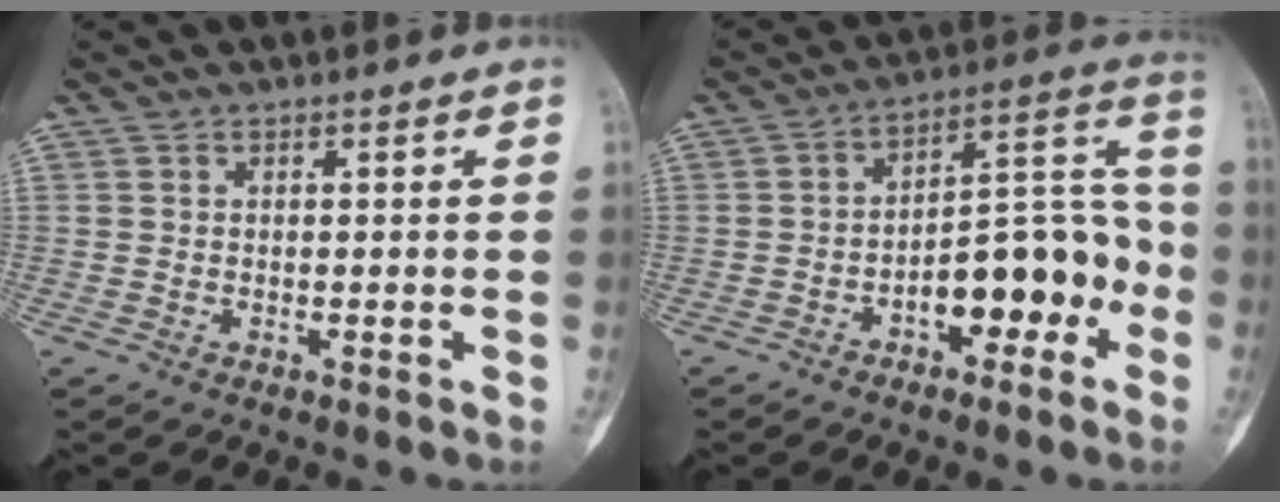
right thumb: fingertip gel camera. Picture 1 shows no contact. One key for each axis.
{"total": 14.0, "fx": -4.9, "fy": 7.0, "fz": 11.2, "tx": -0.131, "ty": 0.061, "tz": -0.072}